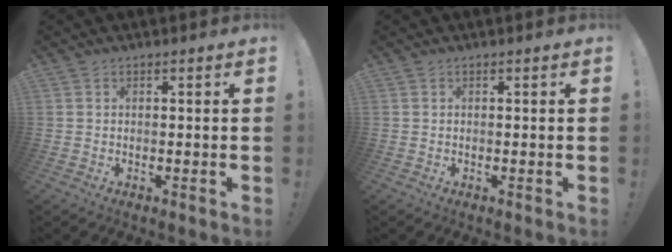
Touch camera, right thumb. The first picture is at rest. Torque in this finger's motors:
{"motor_torque": [0.00, 0.00, -0.03, 0.03, 0.01]}